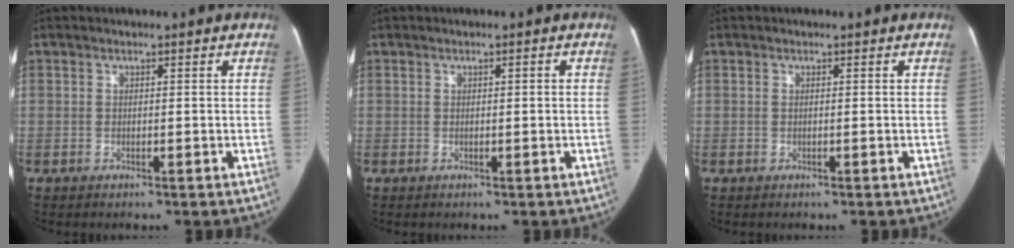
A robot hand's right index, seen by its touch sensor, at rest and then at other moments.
{"total": 0.9, "force": [0.0, 0.3, 0.9], "torque": [-0.017, 0.007, 0.003]}
{"total": 0.0}